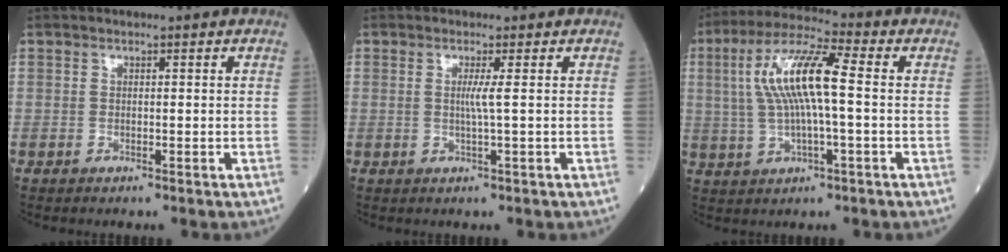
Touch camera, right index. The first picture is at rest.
{"total": 1.8, "force": [0.2, -0.7, 1.7], "torque": [-0.037, -0.003, 0.001]}
{"total": 11.6, "force": [1.1, 1.6, 11.5], "torque": [-0.233, 0.021, 0.019]}